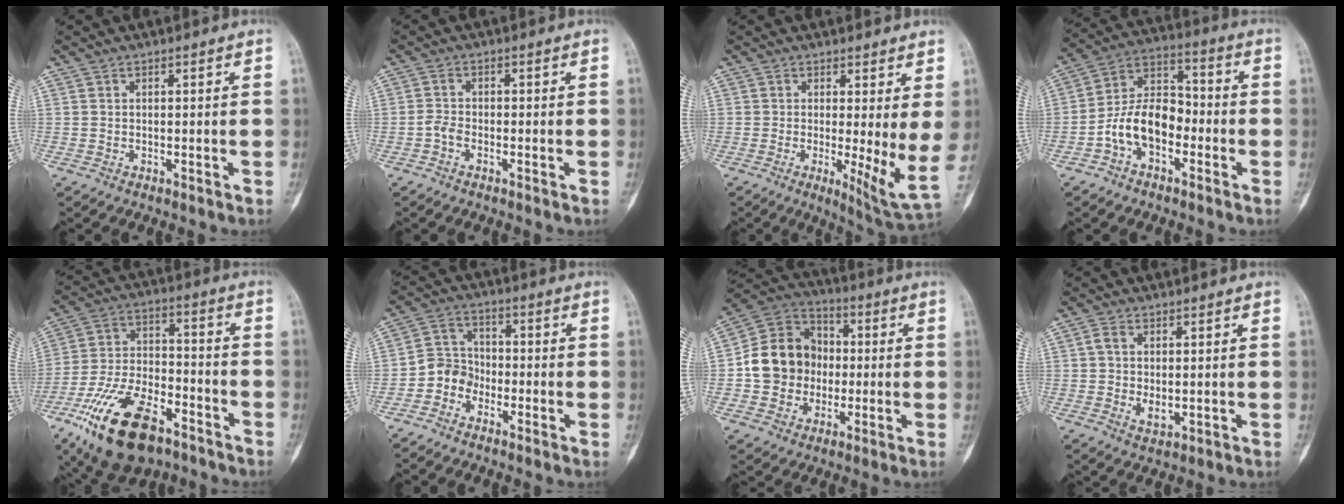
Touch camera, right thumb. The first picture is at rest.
{"total": 1.9, "force": [-1.1, 1.1, 1.1], "torque": [-0.025, 0.006, -0.026]}
{"total": 8.1, "force": [0.4, 1.5, 7.9], "torque": [-0.110, -0.024, 0.007]}
{"total": 11.4, "force": [-4.1, 7.2, 7.9], "torque": [-0.131, 0.050, -0.082]}
{"total": 20.6, "force": [-12.1, 9.8, 13.5], "torque": [-0.260, 0.051, -0.214]}
{"total": 5.6, "force": [-2.9, 4.6, 1.4], "torque": [-0.002, 0.029, -0.066]}
{"total": 14.5, "force": [-1.0, 12.8, 6.9], "torque": [-0.091, 0.029, -0.022]}
{"total": 4.2, "force": [0.4, 2.5, 3.4], "torque": [-0.064, -0.004, 0.010]}